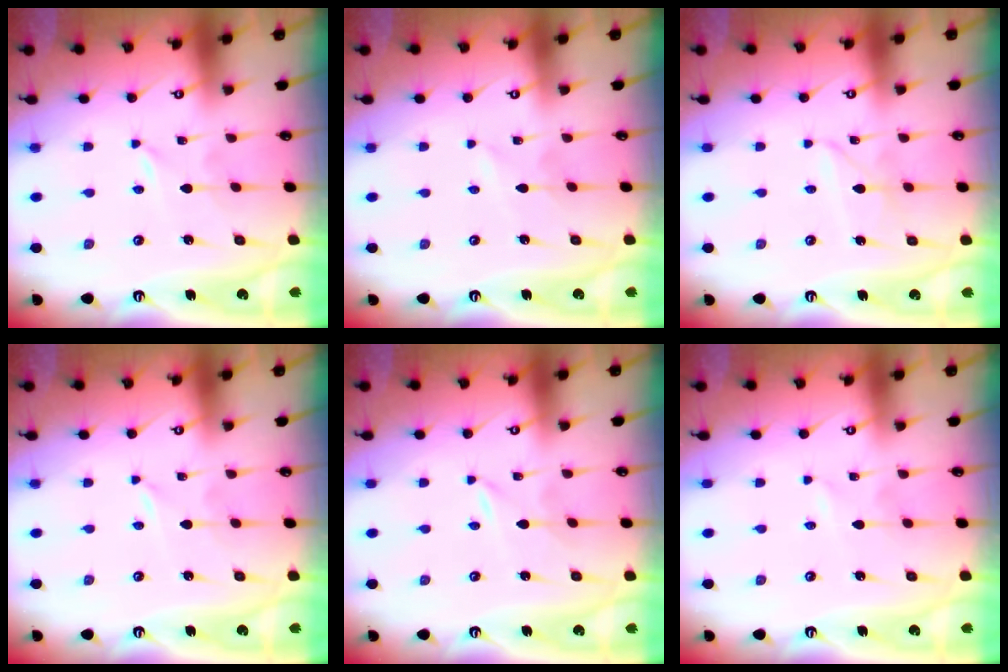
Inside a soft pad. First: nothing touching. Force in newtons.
{"total": 1.1, "press": 1.1, "slide": 0.2}
{"total": 4.0, "press": 4.0, "slide": 0.2}
{"total": 0.0}
{"total": 0.0}
{"total": 0.0}